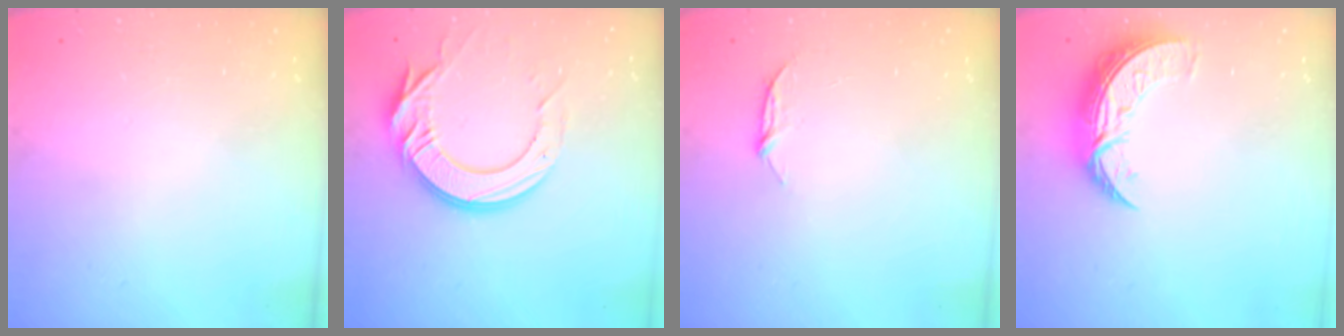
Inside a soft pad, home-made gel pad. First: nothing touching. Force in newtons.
{"total": 16.4, "press": 16.4, "slide": 1.2}
{"total": 5.1, "press": 5.1, "slide": 0.6}
{"total": 9.1, "press": 9.0, "slide": 0.8}